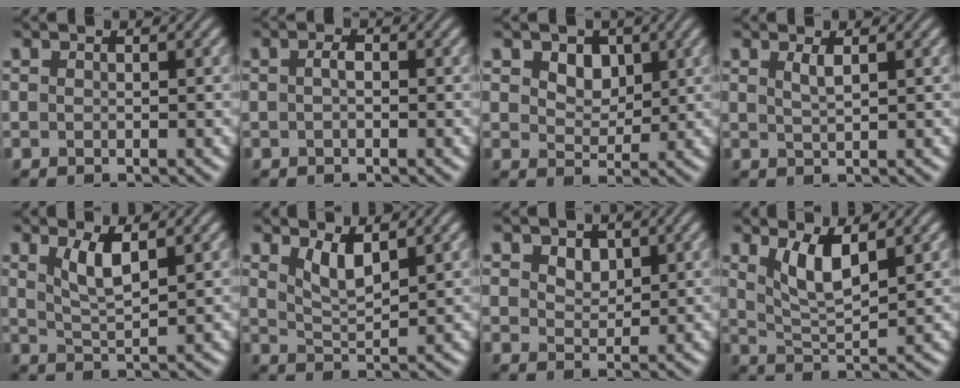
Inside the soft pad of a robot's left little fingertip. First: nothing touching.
{"total": 1.0, "force": [0.0, 0.5, 0.9], "torque": [-0.020, 0.002, -0.001]}
{"total": 3.0, "force": [1.4, 2.2, 1.6], "torque": [-0.036, -0.012, 0.022]}
{"total": 1.5, "force": [0.8, 0.4, 1.2], "torque": [-0.021, 0.001, 0.013]}
{"total": 3.1, "force": [1.6, 0.8, 2.5], "torque": [-0.052, -0.006, 0.034]}
{"total": 2.8, "force": [1.8, 0.8, 2.0], "torque": [-0.042, -0.011, 0.038]}
{"total": 1.9, "force": [1.0, 1.2, 0.9], "torque": [-0.020, -0.005, 0.018]}
{"total": 4.1, "force": [2.0, 1.2, 3.3], "torque": [-0.070, -0.009, 0.043]}